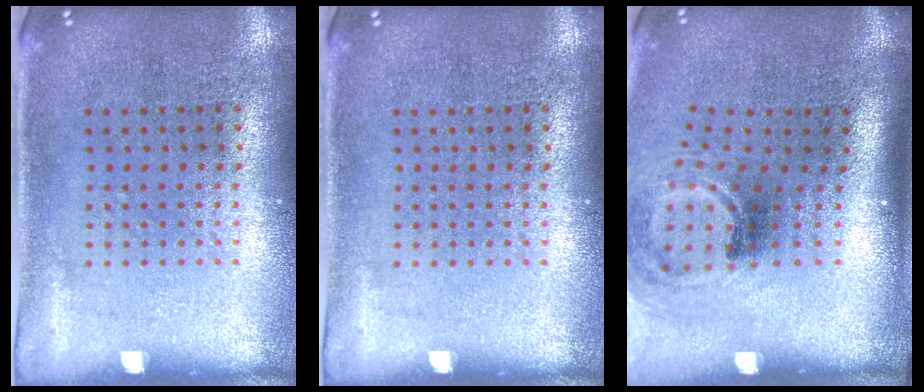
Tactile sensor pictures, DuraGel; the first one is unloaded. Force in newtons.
{"total": 0.0}
{"total": 2.0, "press": 1.3, "slide": 1.5}